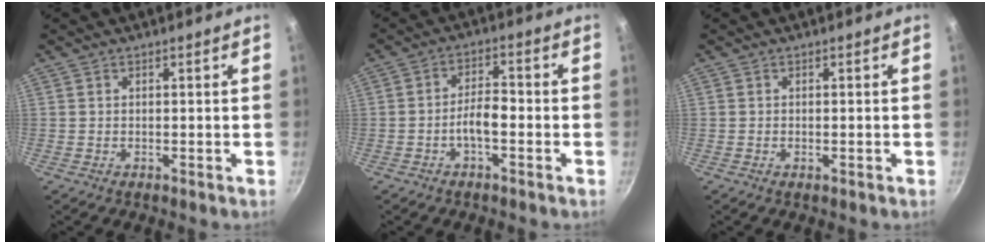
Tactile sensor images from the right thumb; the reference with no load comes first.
{"total": 4.9, "force": [-2.0, 2.1, 4.0], "torque": [-0.065, 0.029, -0.038]}
{"total": 0.7, "force": [-0.2, 0.2, 0.6], "torque": [-0.009, 0.002, -0.004]}